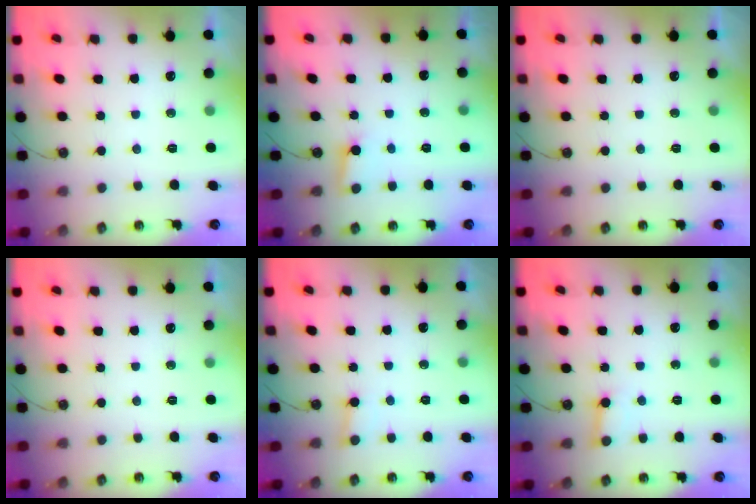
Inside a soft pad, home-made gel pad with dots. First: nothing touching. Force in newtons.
{"total": 2.6, "press": 2.6, "slide": 0.3}
{"total": 0.0}
{"total": 0.0}
{"total": 2.6, "press": 2.6, "slide": 0.1}
{"total": 5.7, "press": 5.7, "slide": 0.2}